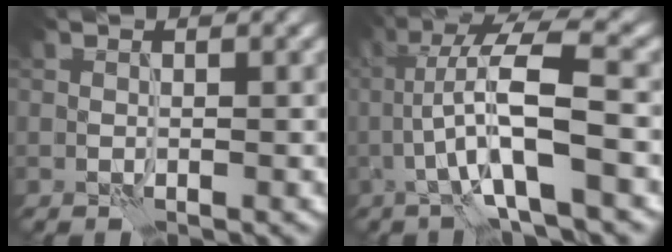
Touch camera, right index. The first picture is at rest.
{"total": 8.0, "force": [-1.5, 1.4, 7.7], "torque": [-0.141, 0.028, -0.033]}